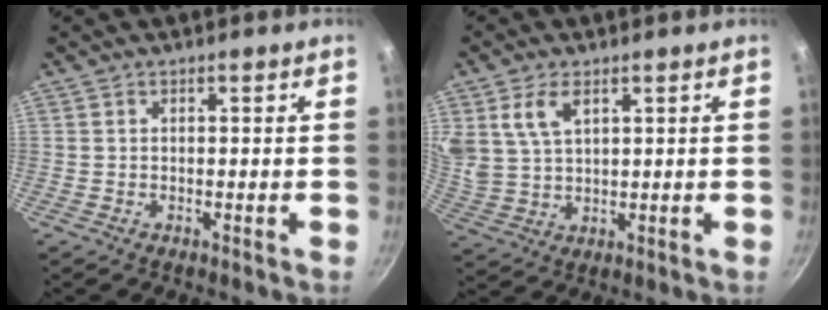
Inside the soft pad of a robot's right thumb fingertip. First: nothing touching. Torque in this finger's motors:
{"motor_torque": [0.82, 3.92, 1.72, 0.43, 0.69]}